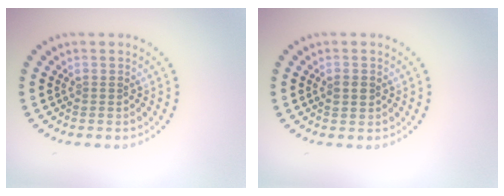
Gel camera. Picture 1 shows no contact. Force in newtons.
{"total": 1.4, "press": 1.4, "slide": 0.2}